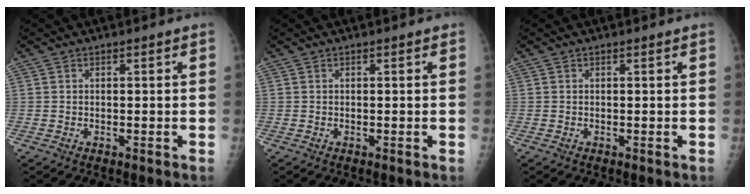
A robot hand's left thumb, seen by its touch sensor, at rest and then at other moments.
{"total": 0.0}
{"total": 0.0}